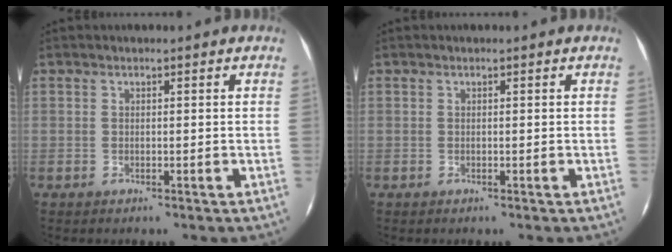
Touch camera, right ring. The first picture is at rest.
{"total": 0.0}